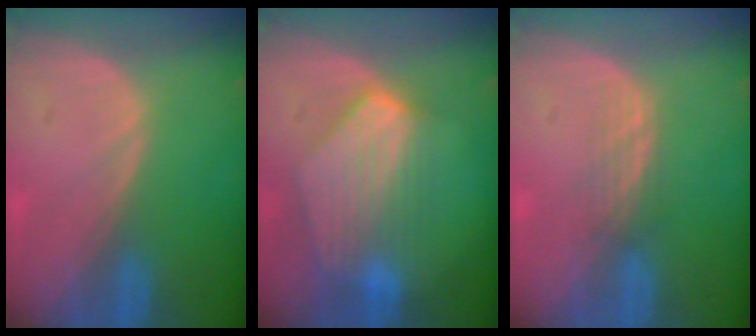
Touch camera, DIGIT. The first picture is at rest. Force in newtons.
{"total": 8.1, "press": 7.7, "slide": 2.5}
{"total": 2.4, "press": 2.3, "slide": 0.5}